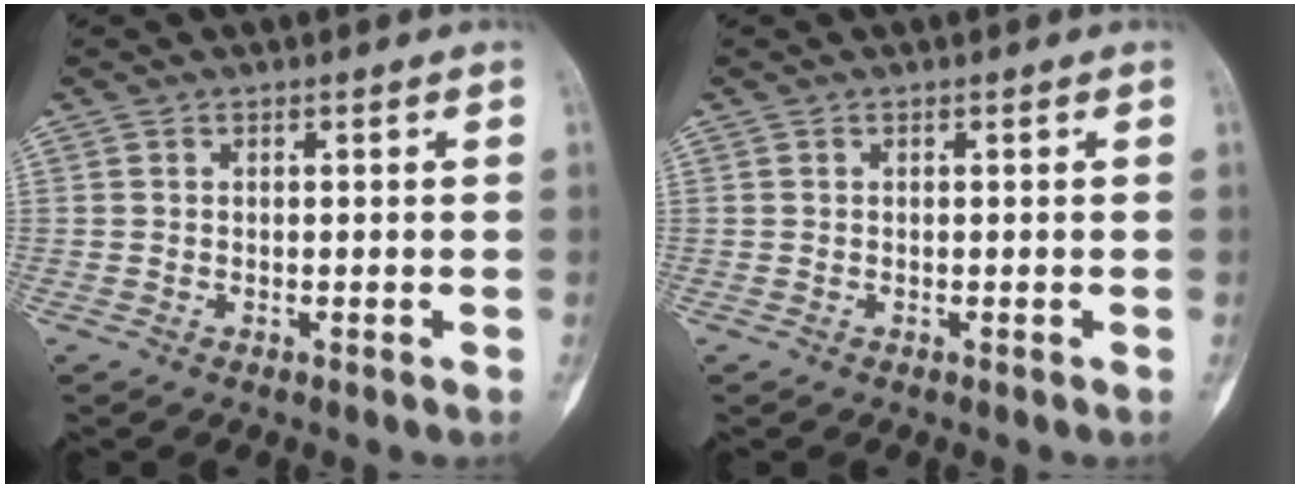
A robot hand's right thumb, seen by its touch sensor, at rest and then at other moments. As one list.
[{"total": 0.0}]